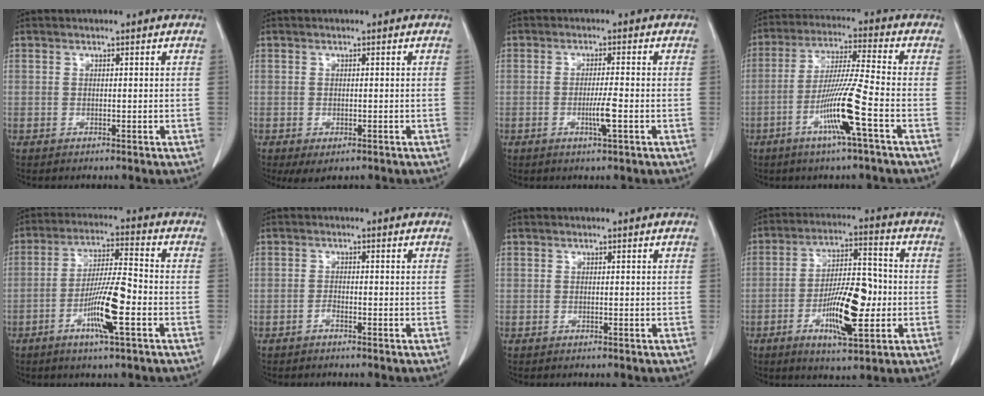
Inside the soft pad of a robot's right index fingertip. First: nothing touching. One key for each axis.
{"total": 2.5, "fx": -1.4, "fy": 1.3, "fz": 1.7, "tx": -0.024, "ty": -0.006, "tz": -0.009}
{"total": 3.6, "fx": -1.1, "fy": -0.3, "fz": 3.5, "tx": -0.065, "ty": -0.007, "tz": -0.020}
{"total": 10.9, "fx": -4.4, "fy": -1.0, "fz": 9.9, "tx": -0.195, "ty": -0.010, "tz": -0.086}
{"total": 10.0, "fx": -3.6, "fy": 0.5, "fz": 9.3, "tx": -0.174, "ty": -0.006, "tz": -0.068}
{"total": 0.8, "fx": -0.6, "fy": 0.2, "fz": 0.4, "tx": -0.005, "ty": 0.003, "tz": -0.010}
{"total": 0.0}
{"total": 12.4, "fx": -3.1, "fy": 3.5, "fz": 11.5, "tx": -0.203, "ty": 0.003, "tz": -0.050}